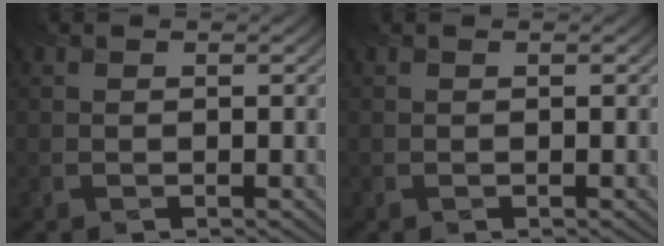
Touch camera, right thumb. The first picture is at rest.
{"total": 0.0}